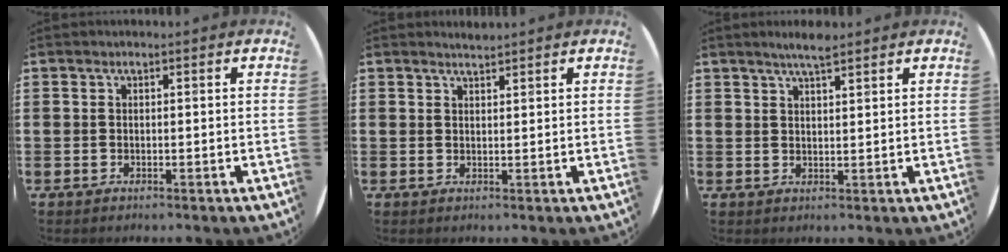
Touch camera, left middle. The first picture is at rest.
{"total": 1.3, "force": [1.2, -0.1, -0.1], "torque": [0.002, 0.000, 0.024]}
{"total": 3.3, "force": [2.8, 0.3, 1.7], "torque": [-0.036, -0.001, 0.050]}